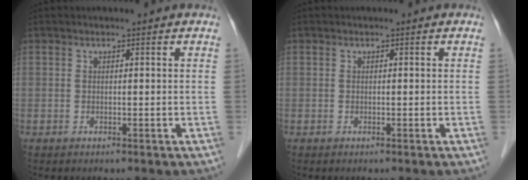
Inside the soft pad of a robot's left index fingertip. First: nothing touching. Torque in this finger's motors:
{"motor_torque": [-0.05, 0.05, 0.00, 0.00]}